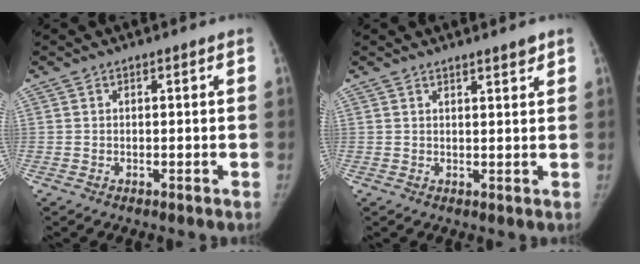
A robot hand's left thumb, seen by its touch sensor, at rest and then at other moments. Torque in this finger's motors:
{"motor_torque": [-0.11, -0.07, 0.06, 0.25, -0.03]}